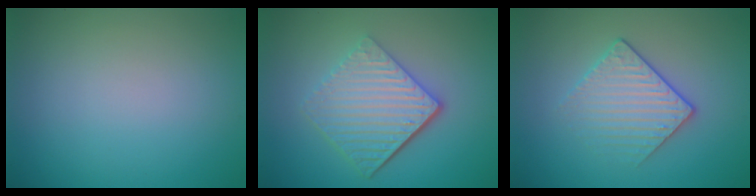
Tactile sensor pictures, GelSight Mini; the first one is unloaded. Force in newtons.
{"total": 5.8, "press": 4.0, "slide": 4.2}
{"total": 3.1, "press": 2.8, "slide": 1.3}